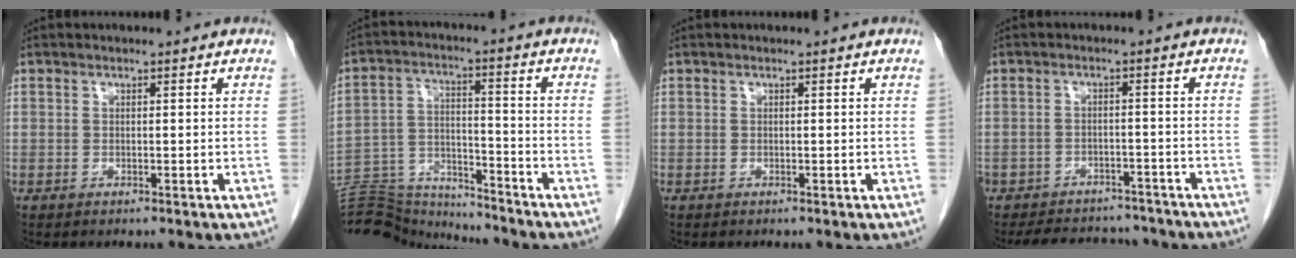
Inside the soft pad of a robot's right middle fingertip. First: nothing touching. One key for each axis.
{"total": 16.5, "fx": -16.0, "fy": 2.4, "fz": 2.9, "tx": -0.068, "ty": 0.021, "tz": -0.258}
{"total": 0.0}
{"total": 11.8, "fx": -10.6, "fy": 4.2, "fz": 3.0, "tx": -0.043, "ty": 0.012, "tz": -0.133}